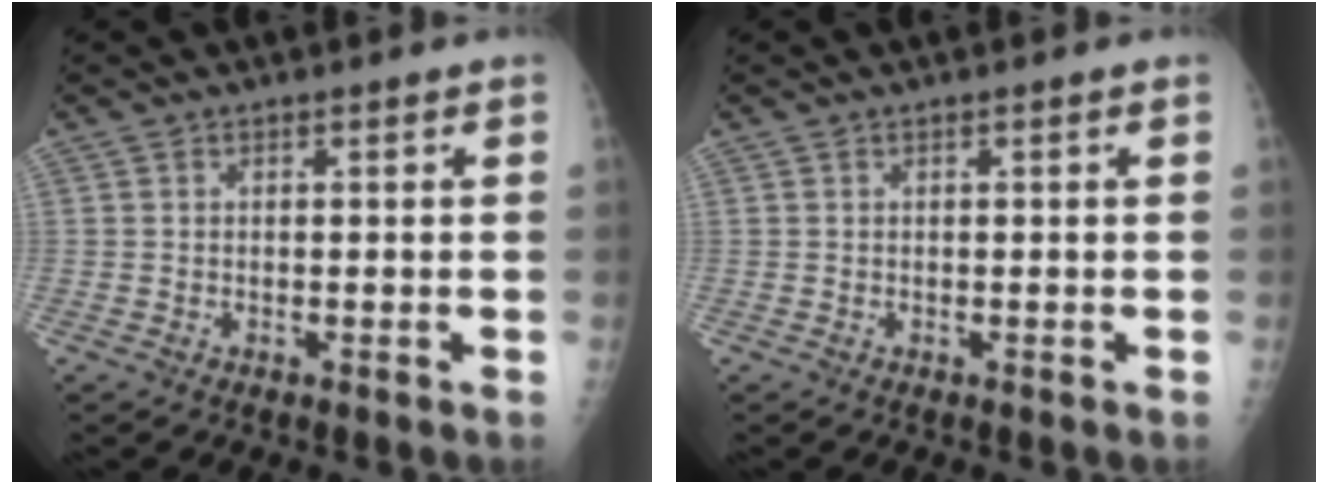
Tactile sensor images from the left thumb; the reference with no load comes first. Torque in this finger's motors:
{"motor_torque": [0.08, 0.10, 0.00, -0.04, 0.00]}